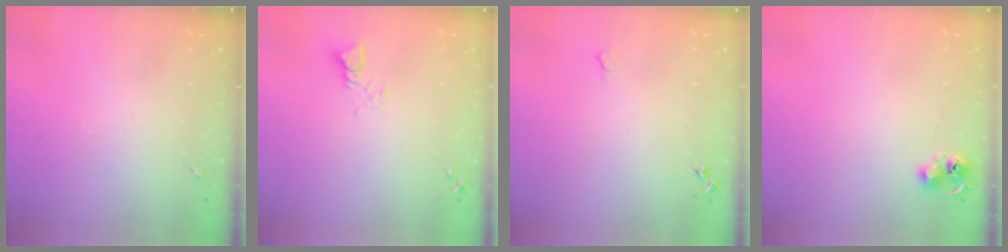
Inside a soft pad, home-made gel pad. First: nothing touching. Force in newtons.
{"total": 3.8, "press": 3.7, "slide": 0.4}
{"total": 5.6, "press": 5.5, "slide": 0.7}
{"total": 6.6, "press": 6.6, "slide": 0.5}